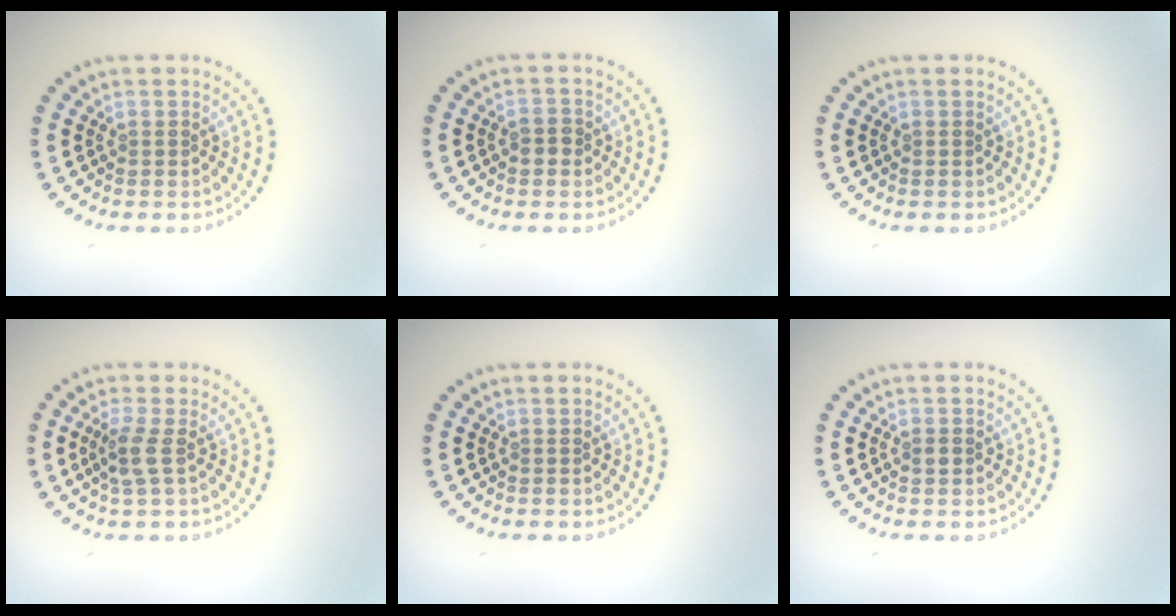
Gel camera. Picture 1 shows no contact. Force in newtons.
{"total": 1.4, "press": 1.4, "slide": 0.3}
{"total": 0.0}
{"total": 2.1, "press": 1.8, "slide": 1.2}
{"total": 0.0}
{"total": 0.8, "press": 0.8, "slide": 0.1}